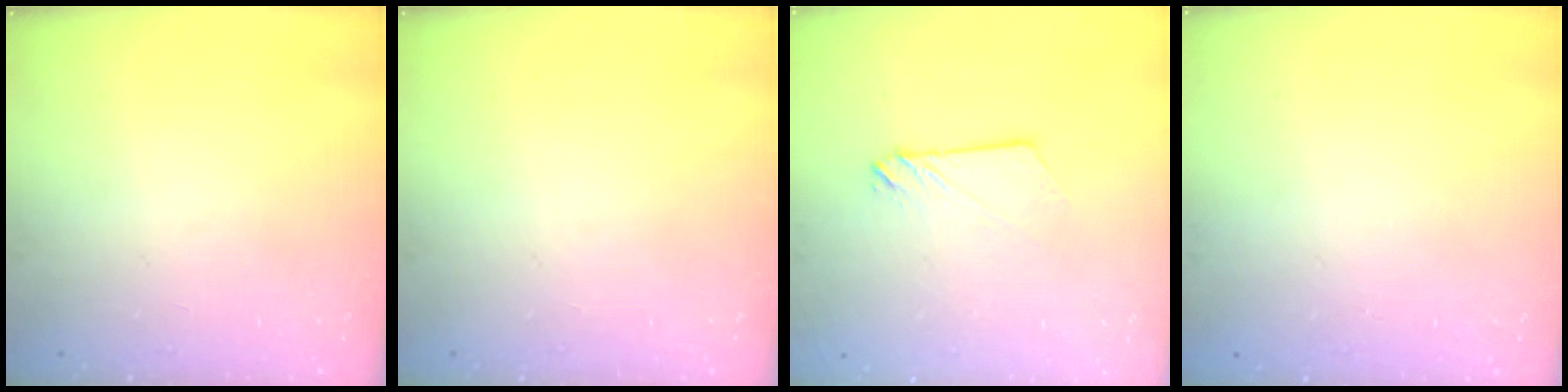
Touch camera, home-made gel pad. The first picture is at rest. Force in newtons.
{"total": 0.0}
{"total": 2.4, "press": 2.4, "slide": 0.2}
{"total": 0.0}